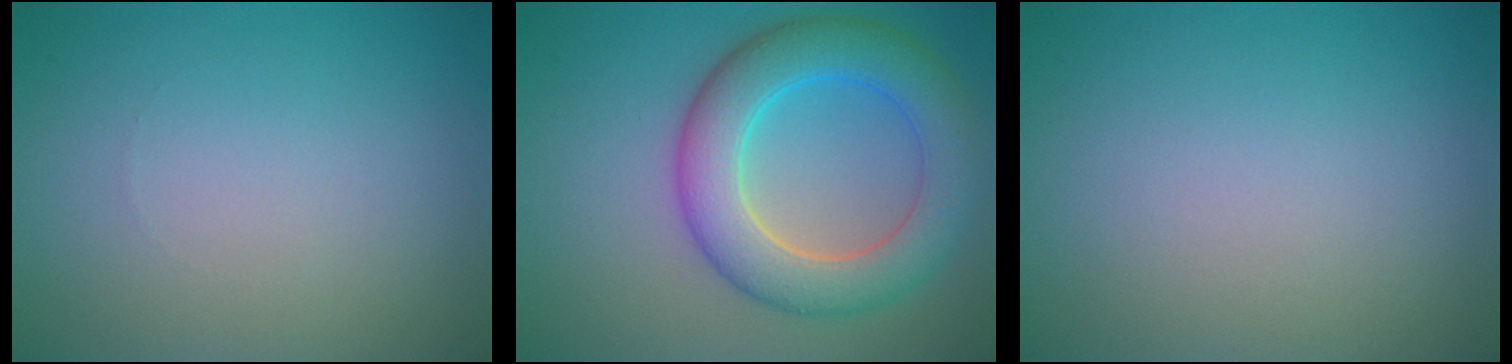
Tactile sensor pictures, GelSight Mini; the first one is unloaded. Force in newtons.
{"total": 7.4, "press": 7.4, "slide": 0.5}
{"total": 0.0}